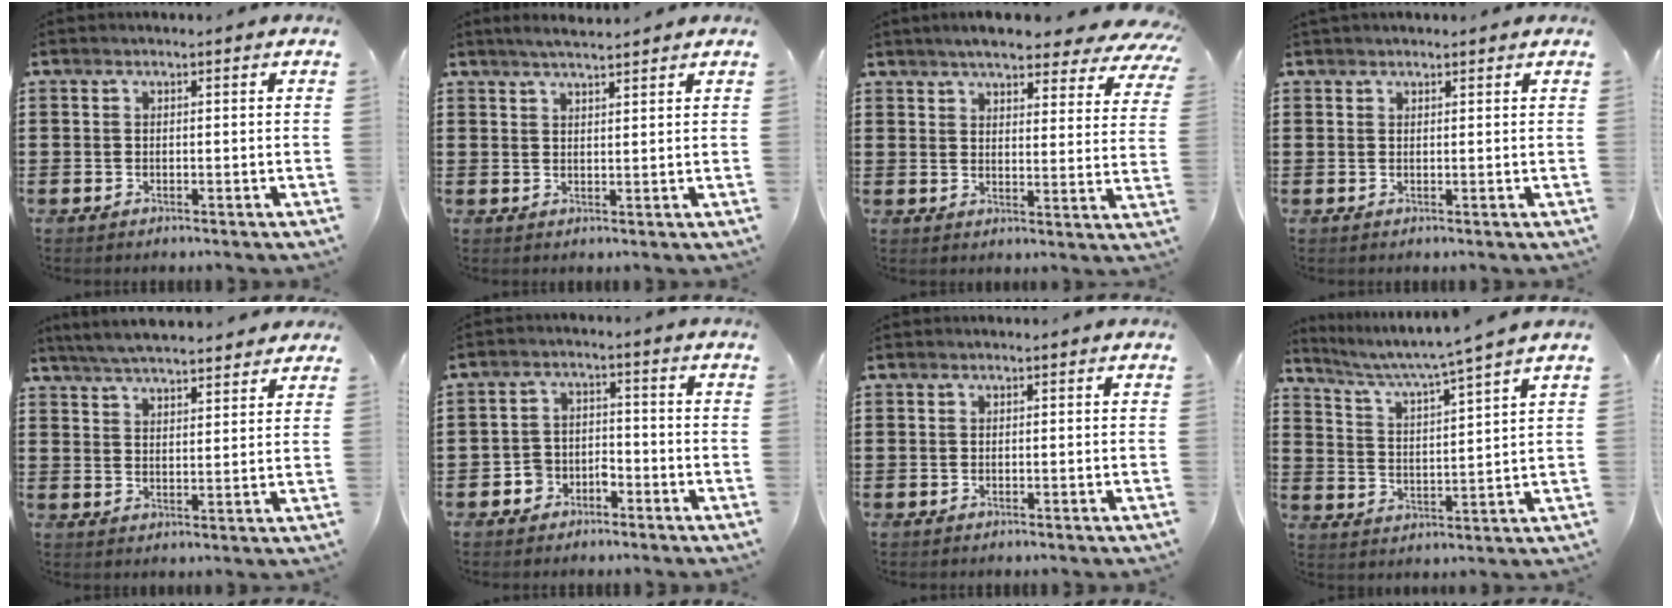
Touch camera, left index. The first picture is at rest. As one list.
[{"total": 2.9, "force": [2.6, 0.0, 1.2], "torque": [-0.029, 0.002, 0.048]}, {"total": 5.9, "force": [5.2, 0.6, 2.6], "torque": [-0.062, -0.022, 0.090]}, {"total": 1.0, "force": [0.9, 0.3, 0.2], "torque": [-0.006, 0.002, 0.018]}, {"total": 5.3, "force": [5.1, 0.2, 1.5], "torque": [-0.046, -0.016, 0.093]}, {"total": 3.5, "force": [-2.7, 2.1, 0.6], "torque": [-0.019, 0.010, -0.056]}, {"total": 0.0}, {"total": 4.0, "force": [3.3, -1.1, 2.0], "torque": [-0.057, -0.032, 0.046]}]